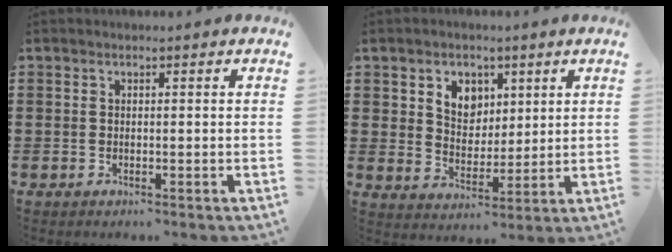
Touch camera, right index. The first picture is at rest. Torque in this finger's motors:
{"motor_torque": [0.65, 0.30, 0.21, 0.08]}